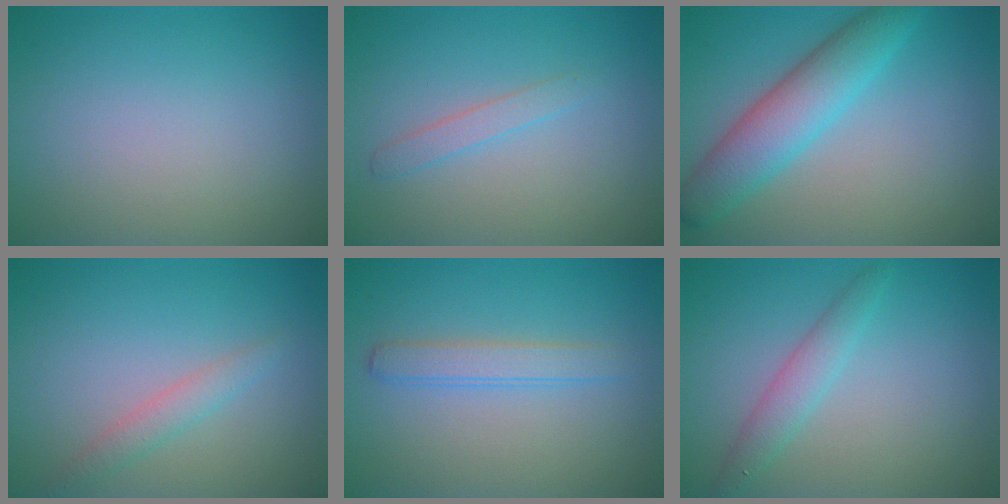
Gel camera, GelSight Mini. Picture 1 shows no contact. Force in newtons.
{"total": 1.3, "press": 1.3, "slide": 0.0}
{"total": 5.5, "press": 5.5, "slide": 0.2}
{"total": 1.6, "press": 1.6, "slide": 0.1}
{"total": 2.1, "press": 2.1, "slide": 0.1}
{"total": 2.2, "press": 2.2, "slide": 0.1}